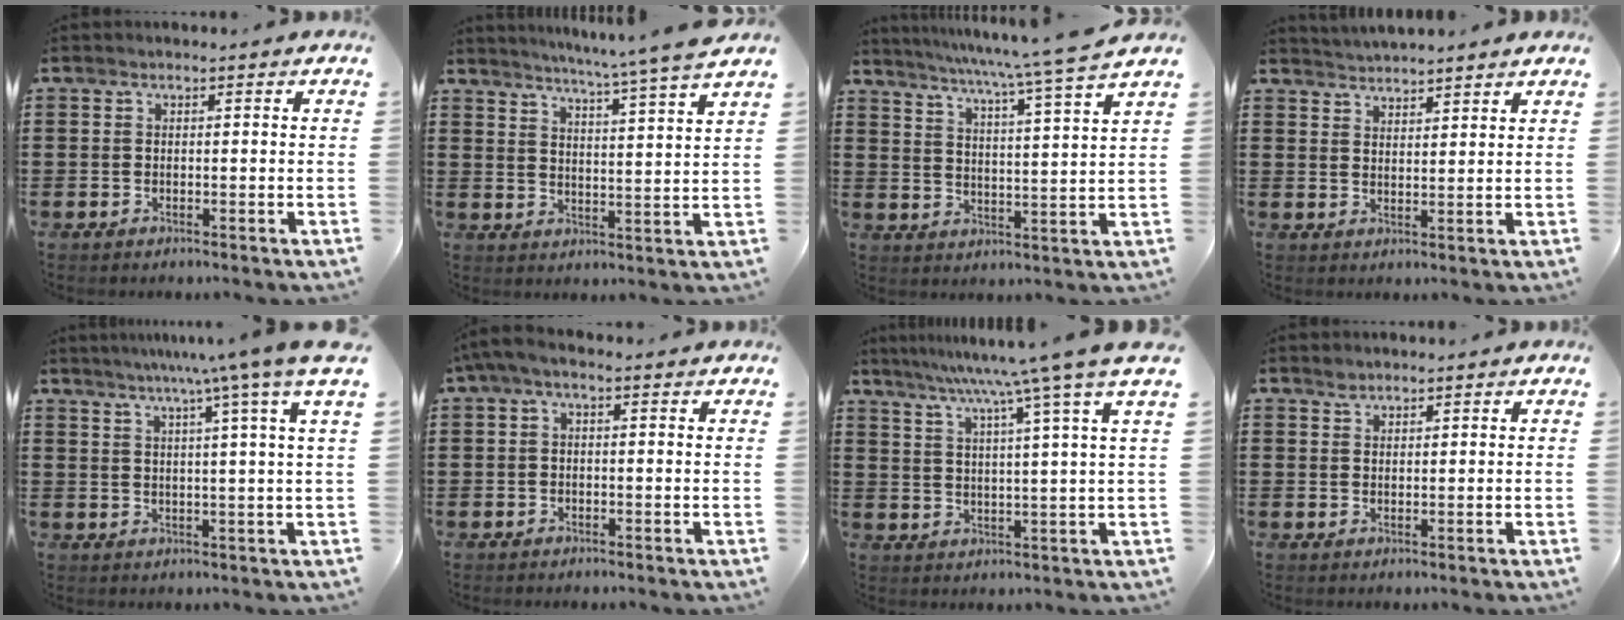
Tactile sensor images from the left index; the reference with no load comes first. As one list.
[{"total": 5.1, "force": [4.4, -1.6, 2.0], "torque": [-0.056, -0.038, 0.068]}, {"total": 5.6, "force": [4.7, -1.7, 2.6], "torque": [-0.070, -0.045, 0.069]}, {"total": 2.7, "force": [2.6, -0.3, -0.4], "torque": [-0.001, -0.010, 0.050]}, {"total": 7.1, "force": [4.7, -1.6, 5.1], "torque": [-0.104, -0.018, 0.073]}, {"total": 1.7, "force": [-1.0, 0.3, 1.3], "torque": [-0.029, -0.002, -0.023]}, {"total": 8.3, "force": [6.3, -1.8, 5.1], "torque": [-0.114, -0.036, 0.096]}, {"total": 1.3, "force": [1.2, 0.5, 0.2], "torque": [-0.008, 0.001, 0.023]}]